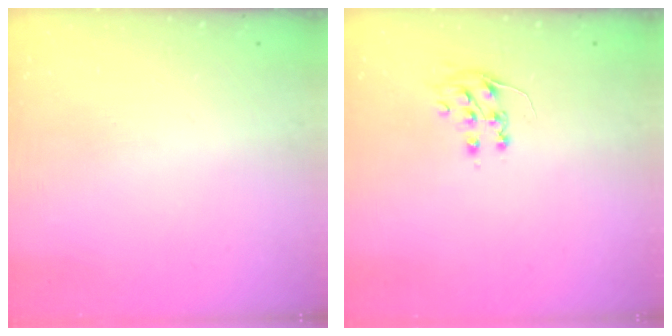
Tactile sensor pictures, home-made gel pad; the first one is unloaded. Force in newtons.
{"total": 7.3, "press": 7.3, "slide": 0.5}